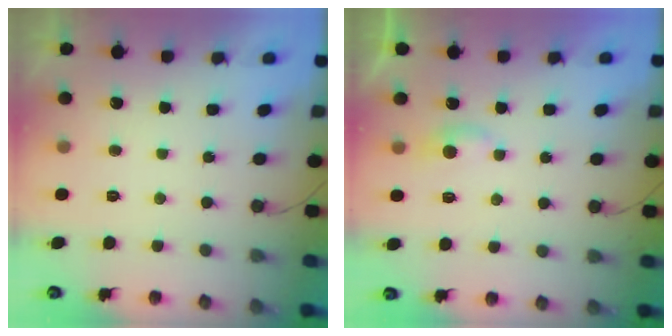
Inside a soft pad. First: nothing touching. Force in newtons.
{"total": 3.9, "press": 3.8, "slide": 0.4}